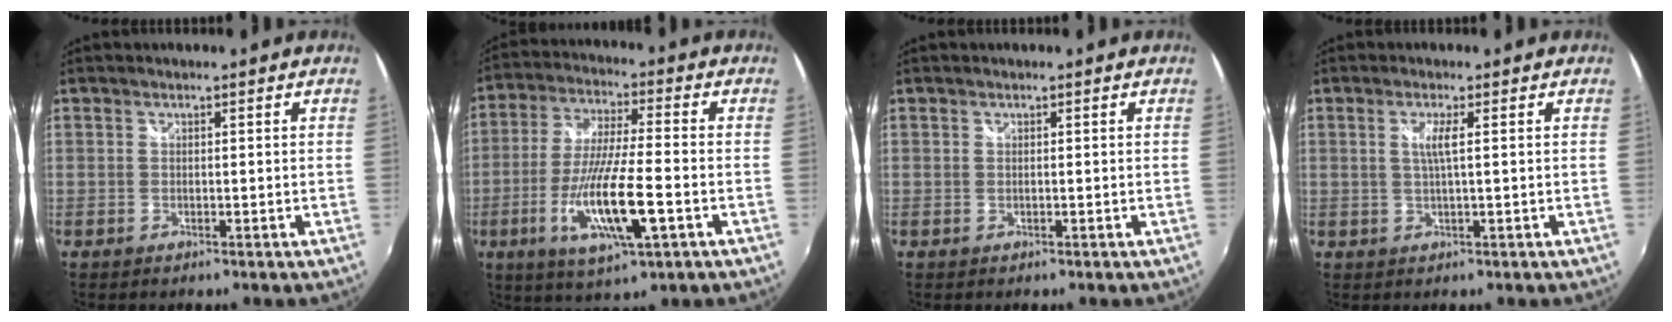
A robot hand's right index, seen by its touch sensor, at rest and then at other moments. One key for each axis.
{"total": 14.7, "fx": -5.0, "fy": 2.4, "fz": 13.6, "tx": -0.272, "ty": -0.024, "tz": -0.089}
{"total": 0.0}
{"total": 2.5, "fx": 0.5, "fy": -0.3, "fz": 2.4, "tx": -0.046, "ty": -0.003, "tz": 0.008}